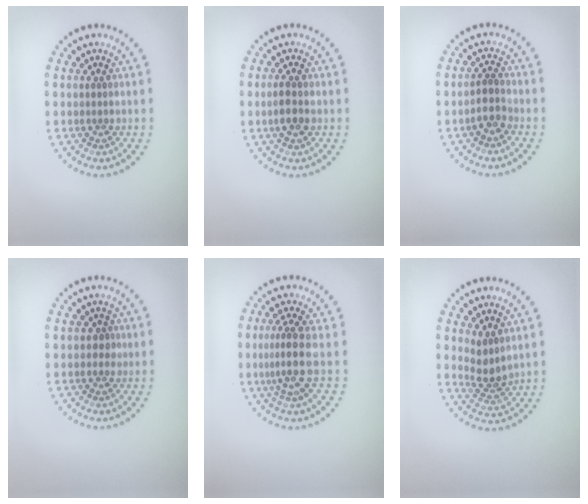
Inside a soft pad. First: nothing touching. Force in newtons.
{"total": 1.7, "press": 1.7, "slide": 0.5}
{"total": 1.7, "press": 1.4, "slide": 1.0}
{"total": 1.0, "press": 0.8, "slide": 0.7}
{"total": 3.1, "press": 2.1, "slide": 2.3}
{"total": 2.5, "press": 1.9, "slide": 1.6}